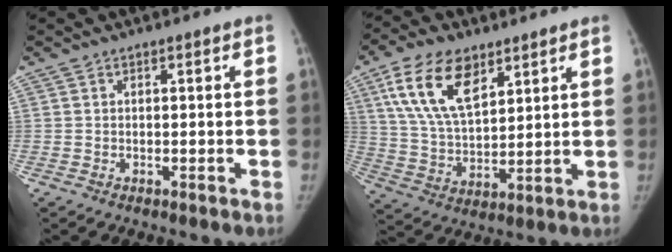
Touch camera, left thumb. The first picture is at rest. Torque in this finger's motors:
{"motor_torque": [0.56, 0.32, 1.76, -1.01, 0.52]}